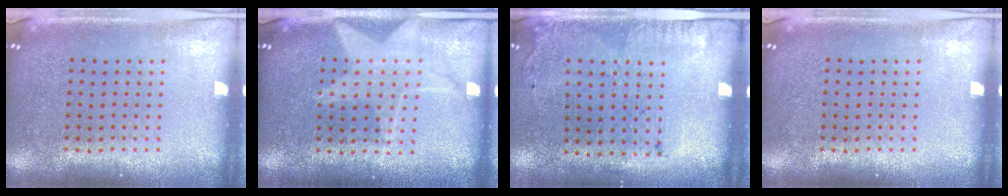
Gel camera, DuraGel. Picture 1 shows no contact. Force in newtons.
{"total": 1.5, "press": 1.5, "slide": 0.4}
{"total": 1.7, "press": 1.1, "slide": 1.3}
{"total": 0.0}